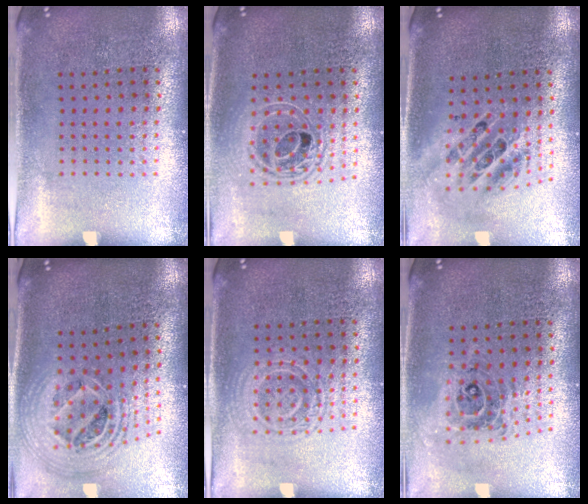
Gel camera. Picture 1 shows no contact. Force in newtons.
{"total": 1.7, "press": 1.4, "slide": 1.0}
{"total": 2.0, "press": 1.6, "slide": 1.2}
{"total": 2.4, "press": 1.8, "slide": 1.6}
{"total": 1.3, "press": 1.2, "slide": 0.3}
{"total": 0.8, "press": 0.8, "slide": 0.1}